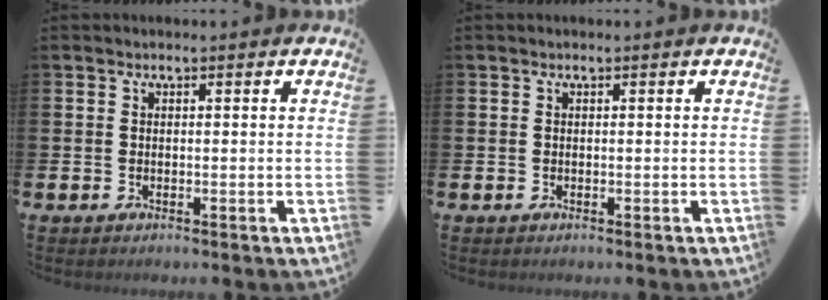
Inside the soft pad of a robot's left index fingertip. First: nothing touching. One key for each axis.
{"total": 0.0}